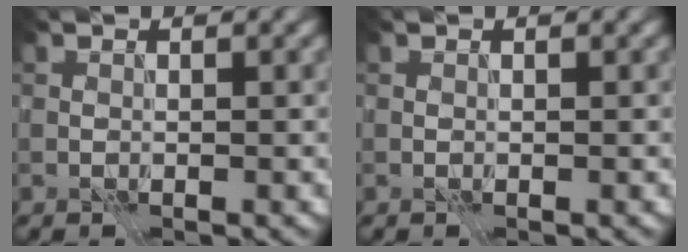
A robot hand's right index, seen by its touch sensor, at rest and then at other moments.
{"total": 0.0}